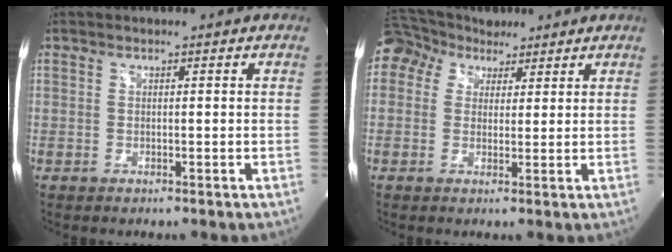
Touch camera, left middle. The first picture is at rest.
{"total": 8.9, "force": [5.7, 6.5, 2.0], "torque": [-0.053, 0.051, 0.102]}